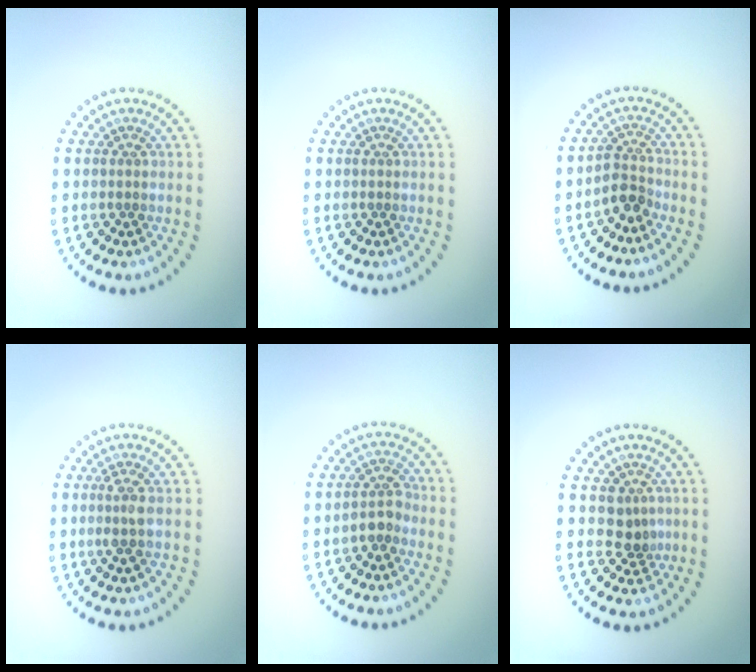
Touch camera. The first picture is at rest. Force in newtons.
{"total": 0.0}
{"total": 2.4, "press": 1.8, "slide": 1.6}
{"total": 1.5, "press": 1.2, "slide": 0.9}
{"total": 1.9, "press": 1.8, "slide": 0.7}
{"total": 2.2, "press": 1.7, "slide": 1.4}